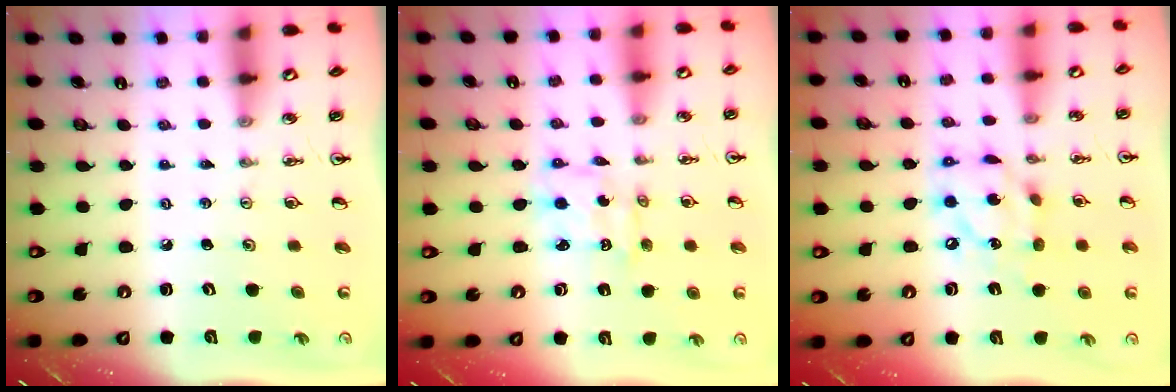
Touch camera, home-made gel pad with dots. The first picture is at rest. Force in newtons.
{"total": 2.7, "press": 2.7, "slide": 0.2}
{"total": 13.1, "press": 13.0, "slide": 1.0}